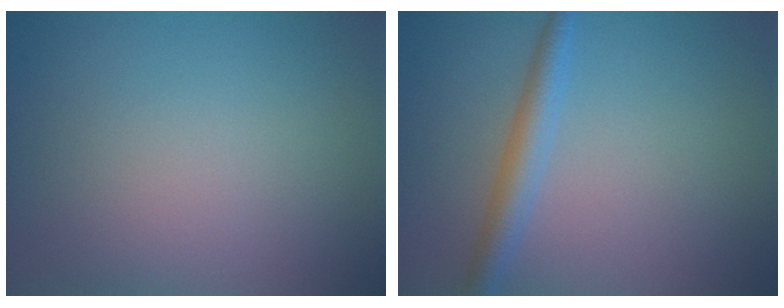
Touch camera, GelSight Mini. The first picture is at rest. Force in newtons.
{"total": 2.7, "press": 2.7, "slide": 0.1}